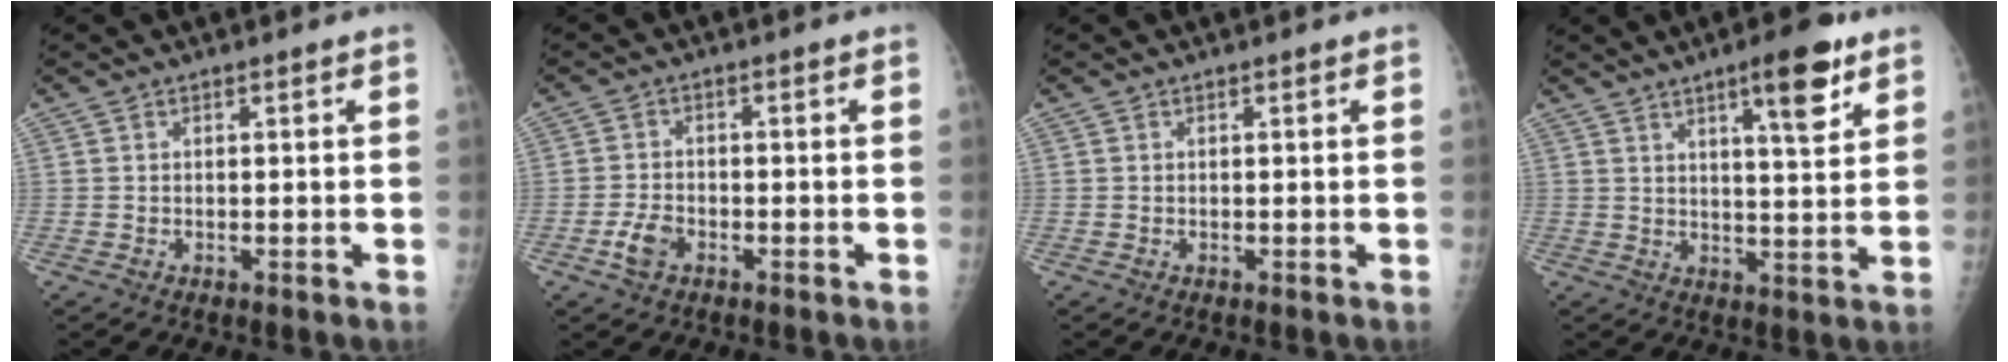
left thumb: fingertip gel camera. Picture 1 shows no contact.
{"total": 3.7, "force": [-1.8, 2.3, 2.3], "torque": [-0.048, 0.012, -0.034]}
{"total": 0.0}
{"total": 9.5, "force": [5.6, 2.1, 7.5], "torque": [-0.099, -0.032, 0.081]}